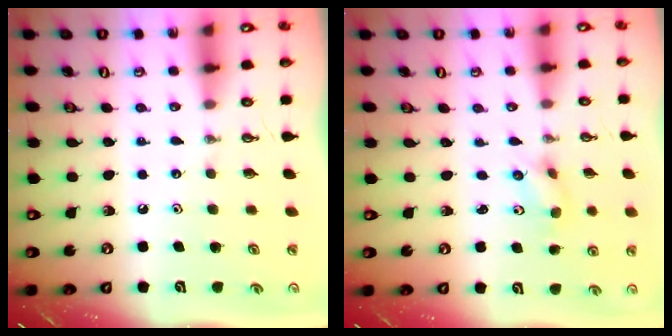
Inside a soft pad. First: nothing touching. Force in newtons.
{"total": 2.8, "press": 2.6, "slide": 1.1}